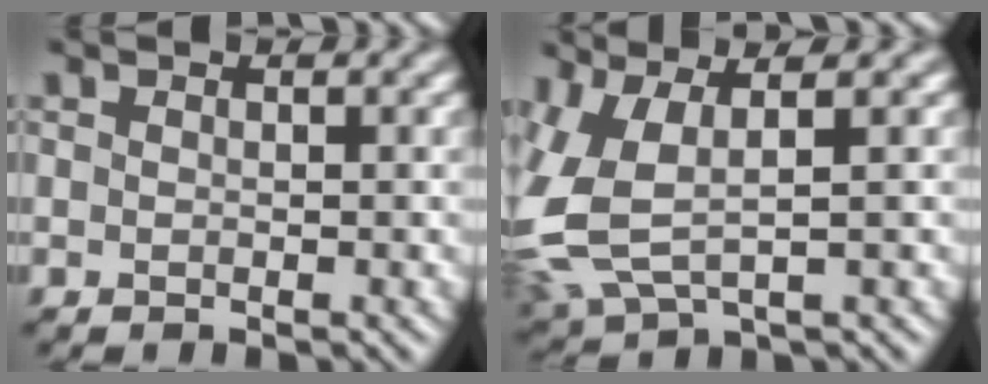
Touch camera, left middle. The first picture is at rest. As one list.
[{"total": 7.1, "force": [-0.3, 3.8, 6.0], "torque": [-0.166, -0.016, 0.004]}]